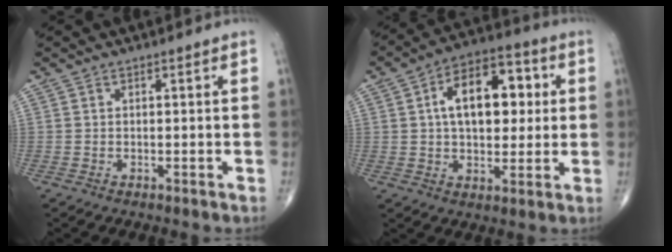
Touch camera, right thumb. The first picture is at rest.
{"total": 15.6, "force": [2.9, 9.1, 12.4], "torque": [-0.158, 0.016, 0.040]}